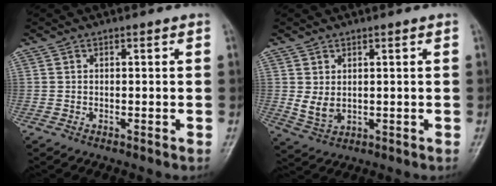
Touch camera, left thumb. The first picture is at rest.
{"total": 3.8, "force": [0.7, 2.5, 2.7], "torque": [-0.044, -0.010, 0.026]}